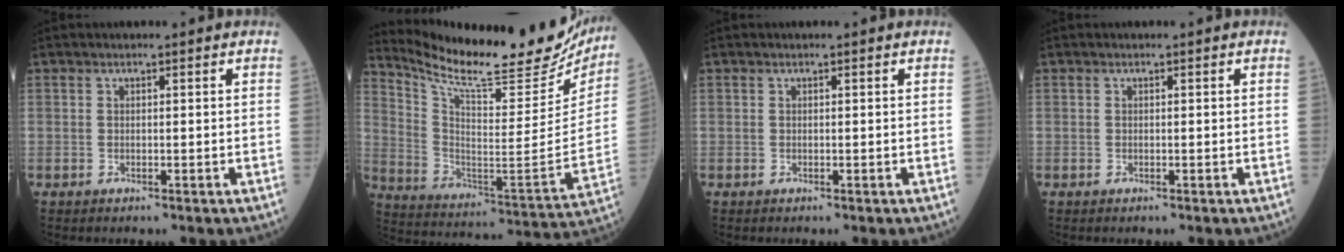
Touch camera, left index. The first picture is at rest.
{"total": 26.7, "force": [23.7, 5.2, 11.1], "torque": [-0.193, -0.068, 0.333]}
{"total": 0.0}
{"total": 0.0}